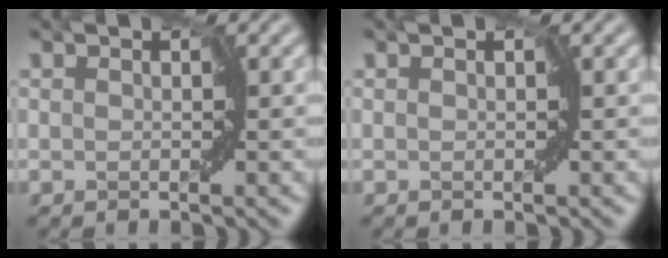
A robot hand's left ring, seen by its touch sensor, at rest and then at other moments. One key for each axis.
{"total": 0.0}